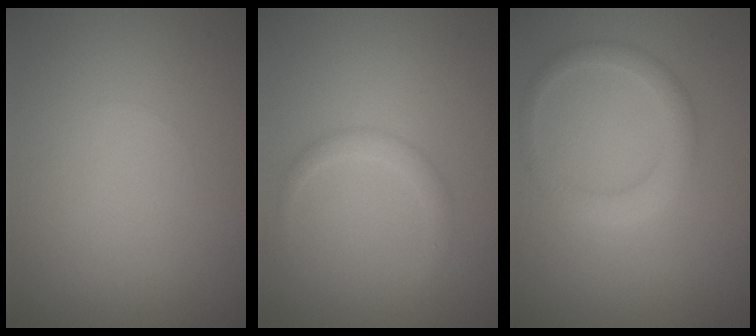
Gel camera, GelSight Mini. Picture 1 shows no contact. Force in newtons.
{"total": 1.5, "press": 1.5, "slide": 0.1}
{"total": 2.5, "press": 2.5, "slide": 0.1}